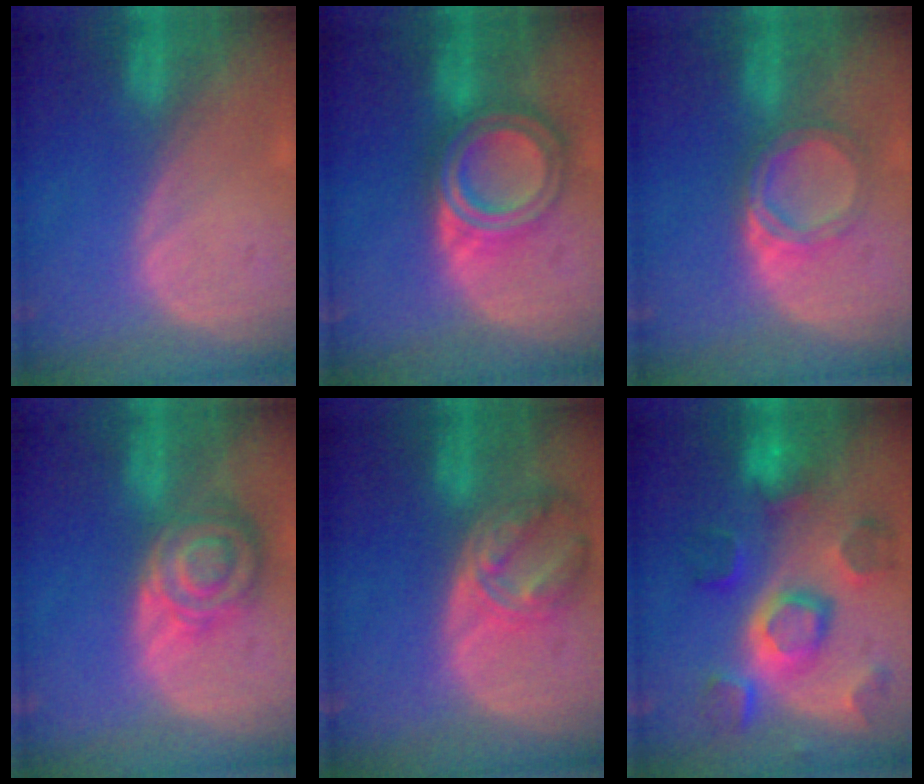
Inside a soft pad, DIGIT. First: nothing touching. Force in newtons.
{"total": 7.8, "press": 7.8, "slide": 0.5}
{"total": 4.8, "press": 4.8, "slide": 0.5}
{"total": 8.4, "press": 7.2, "slide": 4.2}
{"total": 8.3, "press": 7.2, "slide": 4.0}
{"total": 11.4, "press": 10.0, "slide": 5.5}